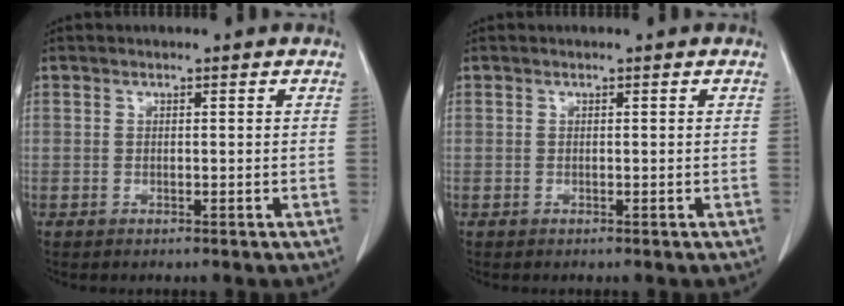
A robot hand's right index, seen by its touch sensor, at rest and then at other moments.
{"total": 0.0}